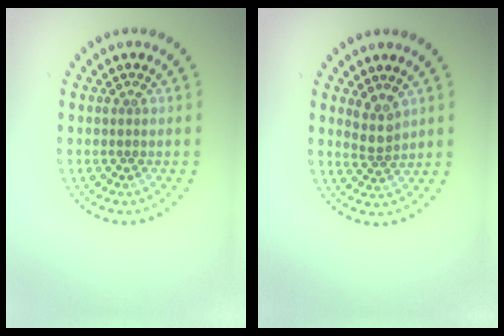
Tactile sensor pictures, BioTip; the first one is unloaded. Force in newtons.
{"total": 2.1, "press": 1.6, "slide": 1.3}